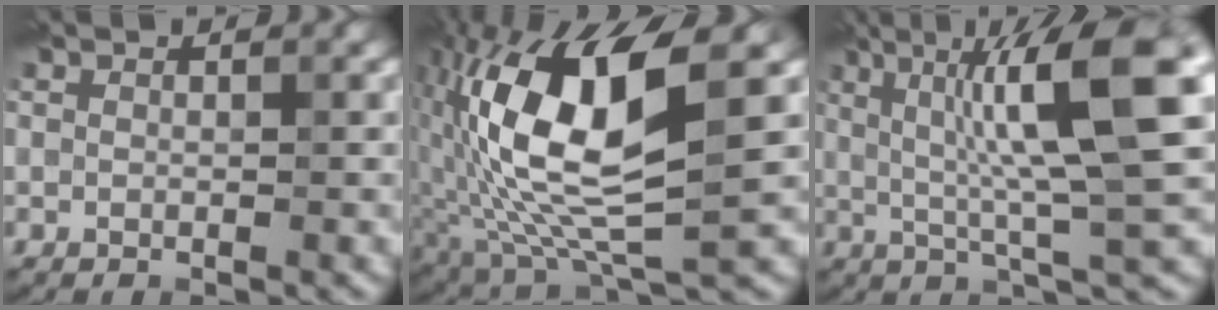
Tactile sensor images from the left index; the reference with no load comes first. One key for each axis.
{"total": 12.6, "fx": 1.1, "fy": 4.6, "fz": 11.7, "tx": -0.235, "ty": -0.002, "tz": 0.018}
{"total": 11.3, "fx": 2.3, "fy": 1.9, "fz": 10.9, "tx": -0.168, "ty": 0.009, "tz": 0.040}